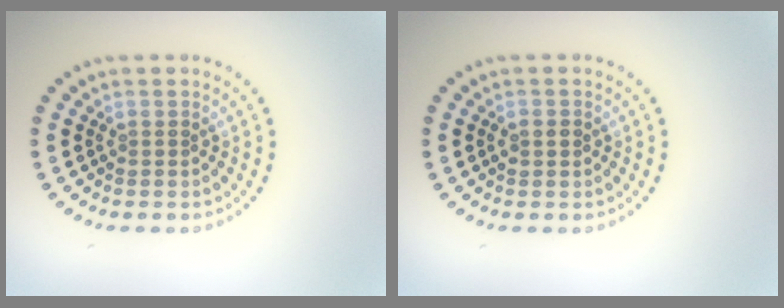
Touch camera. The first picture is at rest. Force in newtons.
{"total": 1.3, "press": 1.3, "slide": 0.2}